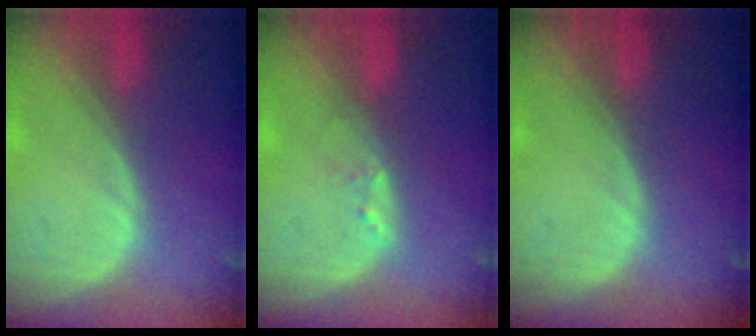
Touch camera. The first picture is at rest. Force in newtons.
{"total": 1.6, "press": 1.5, "slide": 0.3}
{"total": 0.0}